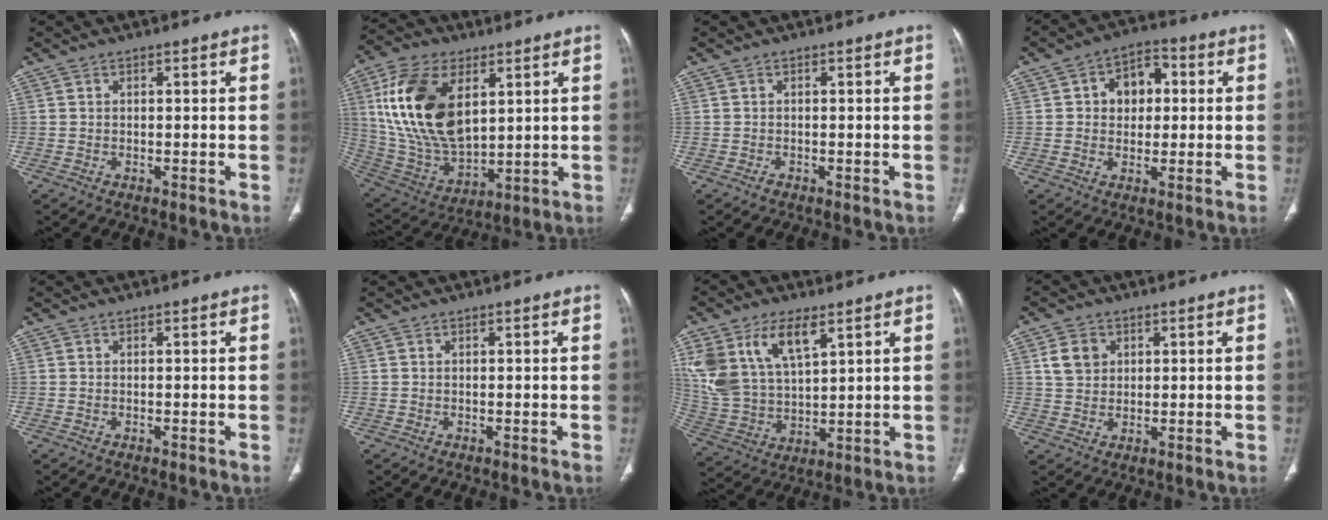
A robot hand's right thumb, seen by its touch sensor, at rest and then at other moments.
{"total": 21.1, "force": [6.3, 12.0, 16.2], "torque": [-0.298, -0.024, 0.125]}
{"total": 0.7, "force": [-0.5, 0.4, 0.3], "torque": [-0.005, 0.000, -0.011]}
{"total": 8.4, "force": [1.4, 6.2, 5.5], "torque": [-0.046, 0.014, 0.015]}
{"total": 0.0}
{"total": 0.0}
{"total": 15.0, "force": [7.5, 7.6, 10.6], "torque": [-0.206, -0.018, 0.158]}
{"total": 5.0, "force": [1.7, 4.1, 2.3], "torque": [-0.025, -0.003, 0.034]}